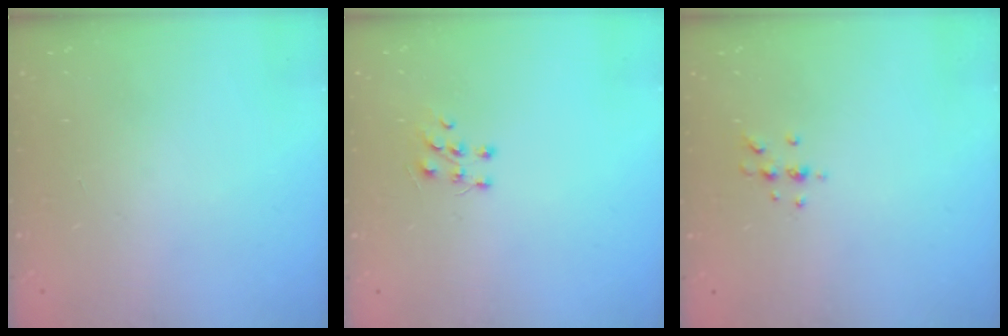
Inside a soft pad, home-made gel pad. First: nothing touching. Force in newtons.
{"total": 5.6, "press": 5.5, "slide": 1.0}
{"total": 4.3, "press": 4.0, "slide": 1.4}